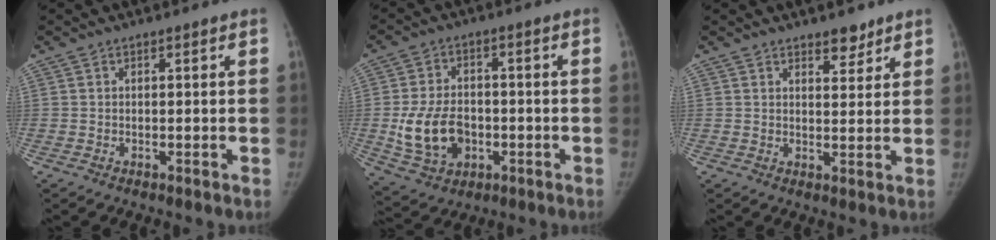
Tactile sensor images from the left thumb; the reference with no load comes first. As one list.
[{"total": 11.6, "force": [-2.2, 8.5, 7.6], "torque": [-0.122, 0.009, -0.027]}, {"total": 3.7, "force": [2.8, 1.7, 1.6], "torque": [0.001, -0.019, 0.044]}]